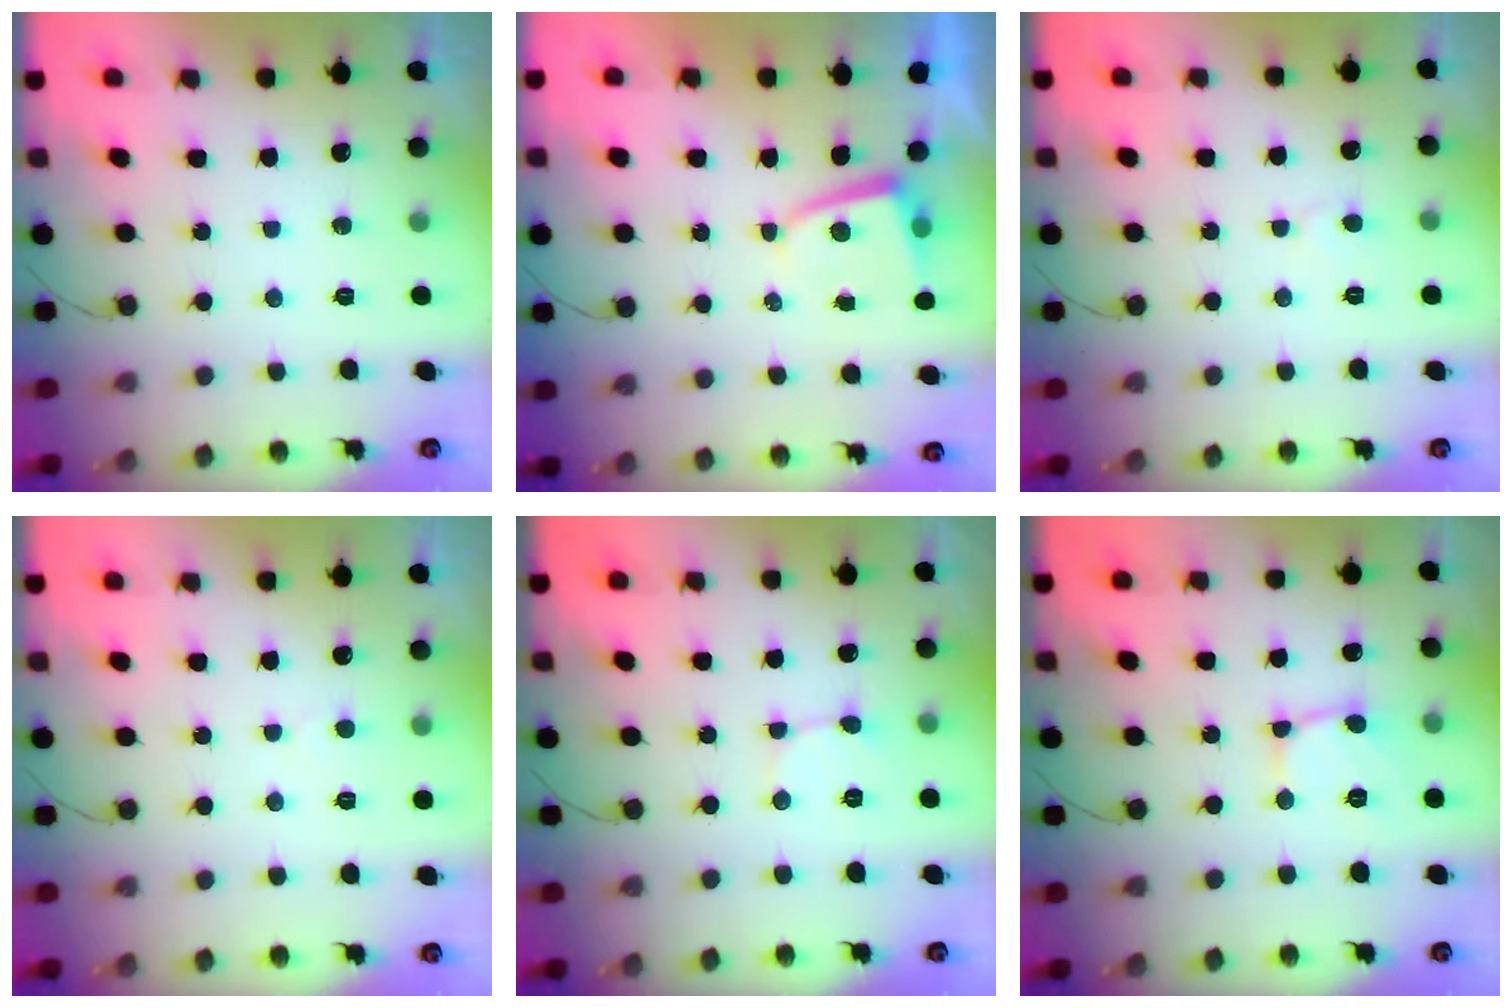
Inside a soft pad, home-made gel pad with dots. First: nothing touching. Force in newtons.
{"total": 1.8, "press": 1.8, "slide": 0.3}
{"total": 2.8, "press": 2.8, "slide": 0.3}
{"total": 2.4, "press": 2.4, "slide": 0.2}
{"total": 2.4, "press": 2.4, "slide": 0.3}
{"total": 2.8, "press": 2.8, "slide": 0.3}